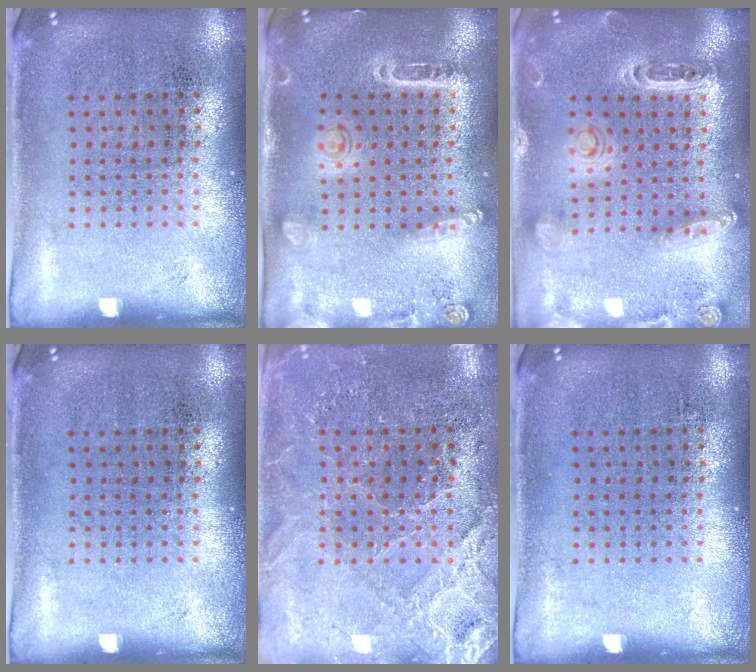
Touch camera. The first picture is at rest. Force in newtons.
{"total": 1.5, "press": 1.5, "slide": 0.5}
{"total": 1.4, "press": 1.4, "slide": 0.4}
{"total": 0.0}
{"total": 3.3, "press": 3.2, "slide": 0.6}
{"total": 0.0}